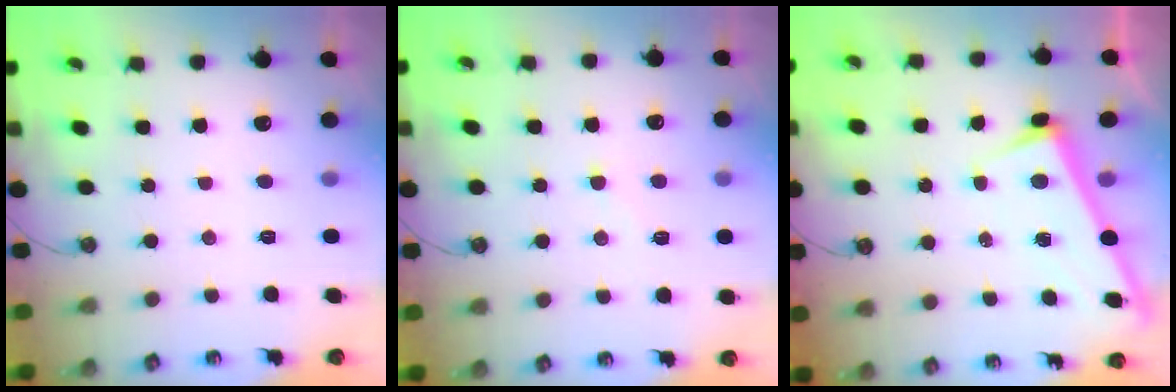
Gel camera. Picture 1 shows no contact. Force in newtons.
{"total": 0.9, "press": 0.6, "slide": 0.7}
{"total": 2.9, "press": 2.9, "slide": 0.1}